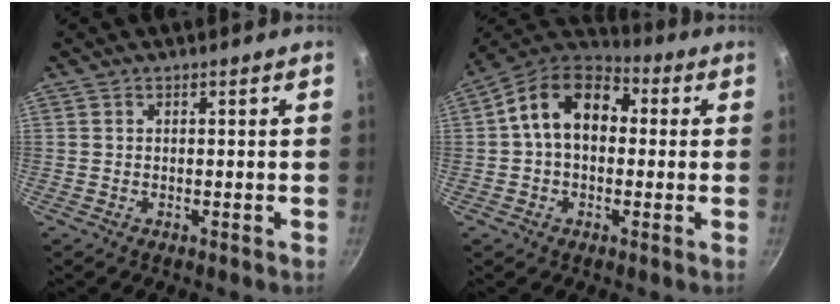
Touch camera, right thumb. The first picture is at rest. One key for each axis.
{"total": 13.6, "fx": 1.6, "fy": 9.6, "fz": 9.6, "tx": -0.125, "ty": 0.032, "tz": 0.005}